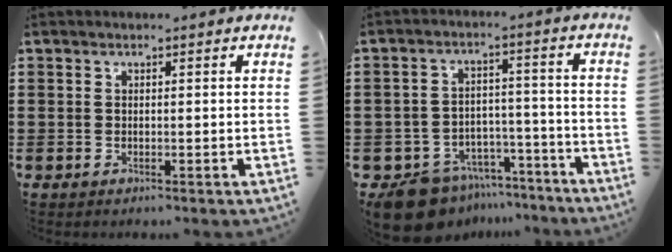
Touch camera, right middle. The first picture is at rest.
{"total": 9.4, "force": [-8.4, 3.7, 2.0], "torque": [-0.051, 0.034, -0.160]}